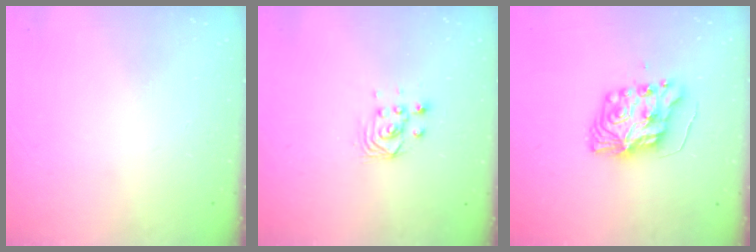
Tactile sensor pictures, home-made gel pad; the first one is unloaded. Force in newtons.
{"total": 3.0, "press": 3.0, "slide": 0.1}
{"total": 9.1, "press": 9.0, "slide": 0.6}